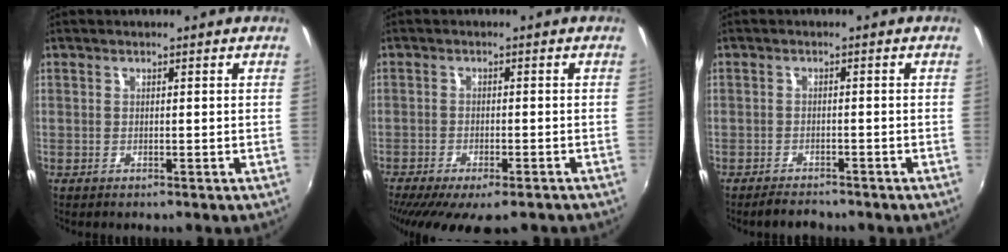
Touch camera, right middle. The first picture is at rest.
{"total": 13.3, "force": [-9.9, 3.9, 7.9], "torque": [-0.162, -0.051, -0.148]}
{"total": 3.3, "force": [-3.0, 0.9, 0.9], "torque": [-0.032, -0.007, -0.052]}